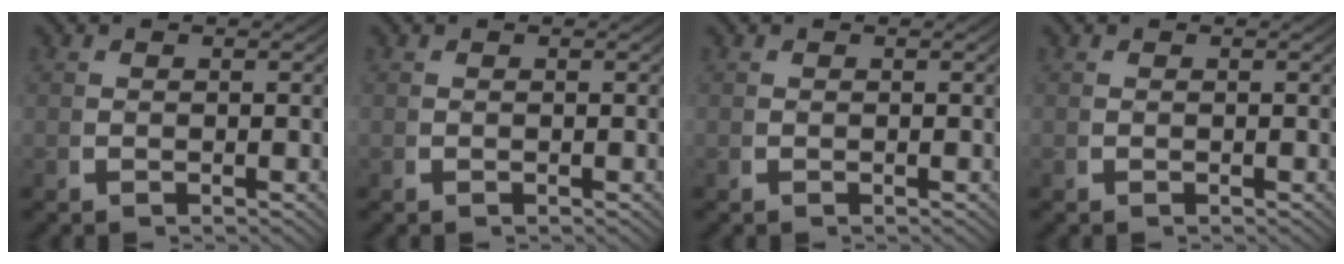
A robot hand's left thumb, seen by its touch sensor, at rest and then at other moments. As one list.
[{"total": 0.0}, {"total": 0.0}, {"total": 0.0}]